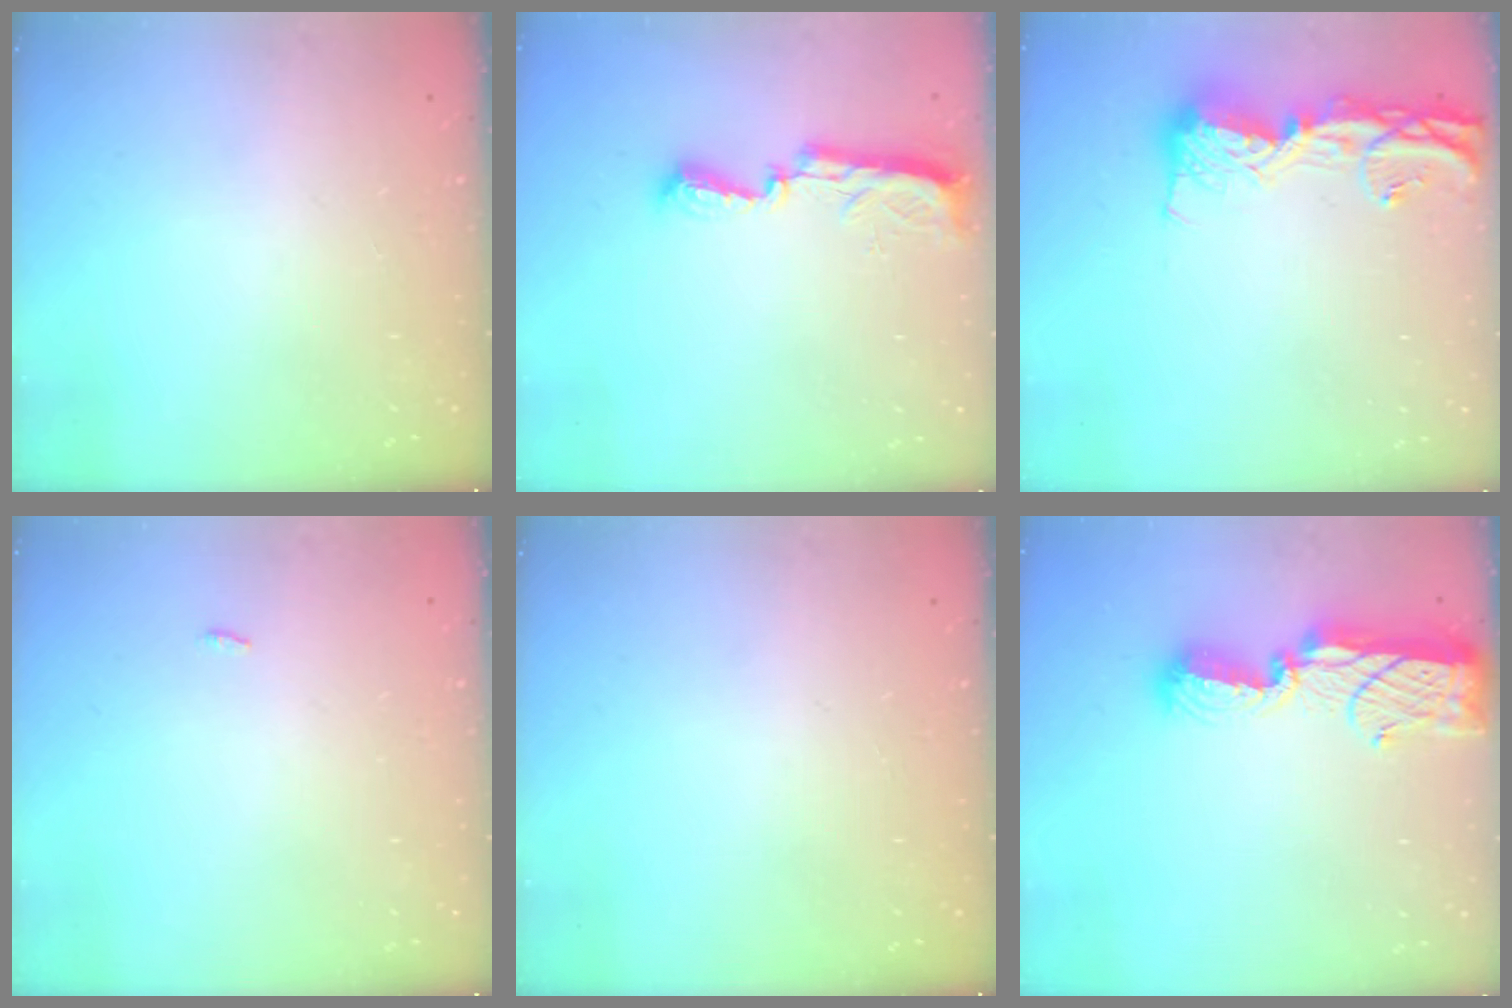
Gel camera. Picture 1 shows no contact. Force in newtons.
{"total": 7.8, "press": 7.8, "slide": 0.8}
{"total": 14.4, "press": 14.3, "slide": 1.5}
{"total": 6.7, "press": 1.4, "slide": 6.6}
{"total": 0.0}
{"total": 14.1, "press": 14.1, "slide": 0.7}